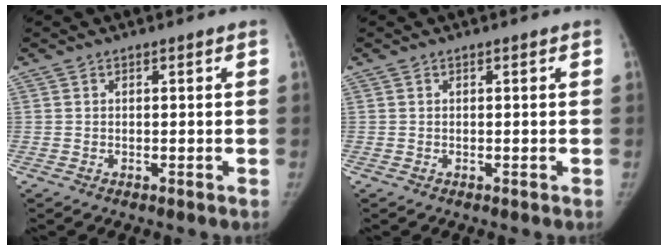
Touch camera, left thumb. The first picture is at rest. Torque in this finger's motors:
{"motor_torque": [0.02, 0.02, 0.41, -0.20, 0.01]}